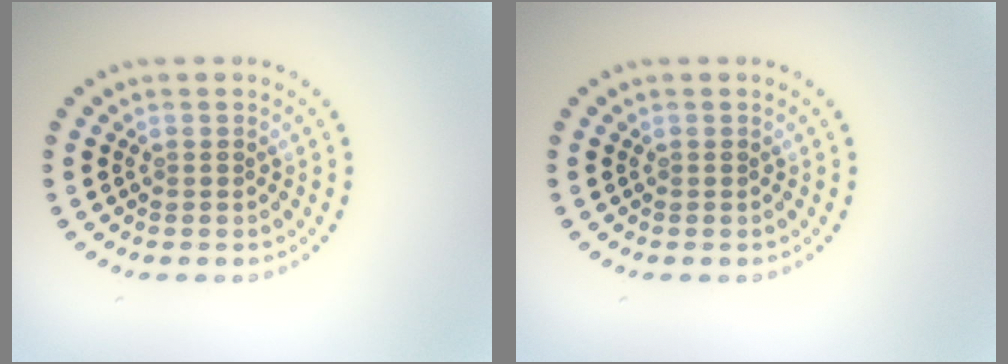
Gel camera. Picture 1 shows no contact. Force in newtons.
{"total": 0.0}